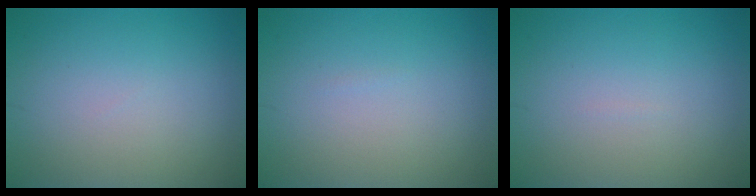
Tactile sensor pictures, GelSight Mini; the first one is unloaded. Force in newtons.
{"total": 0.0}
{"total": 0.0}